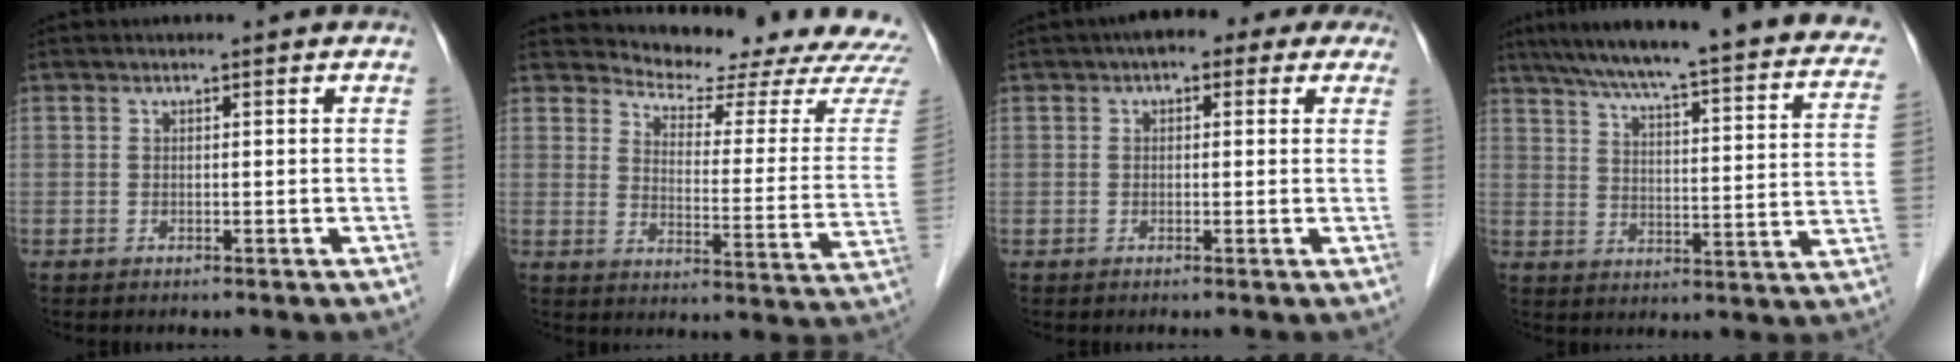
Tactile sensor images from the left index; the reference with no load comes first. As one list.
[{"total": 17.4, "force": [16.9, 1.8, 3.8], "torque": [-0.043, -0.096, 0.192]}, {"total": 6.6, "force": [4.0, 3.4, 4.0], "torque": [-0.040, 0.040, 0.043]}, {"total": 28.9, "force": [24.3, 3.6, 15.2], "torque": [-0.223, -0.029, 0.295]}]